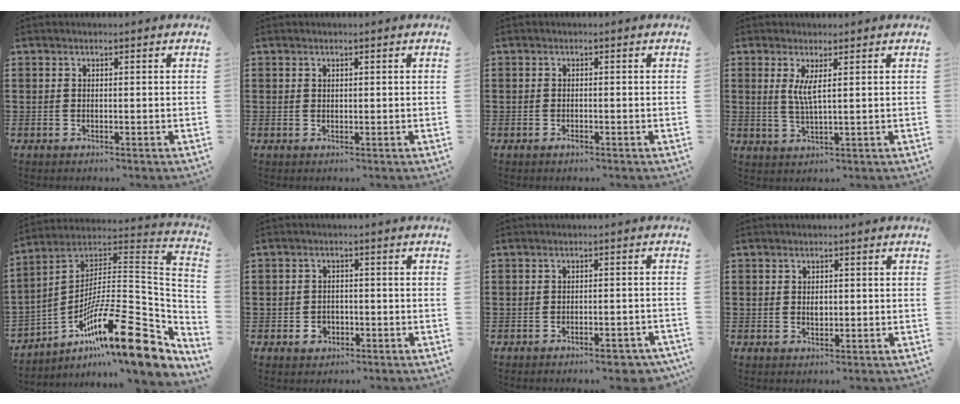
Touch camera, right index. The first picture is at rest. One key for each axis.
{"total": 0.5, "fx": 0.3, "fy": 0.4, "fz": 0.1, "tx": -0.003, "ty": 0.003, "tz": 0.006}
{"total": 0.7, "fx": -0.5, "fy": 0.1, "fz": 0.5, "tx": -0.012, "ty": -0.008, "tz": -0.008}
{"total": 3.5, "fx": 1.2, "fy": 0.3, "fz": 3.3, "tx": -0.070, "ty": -0.003, "tz": 0.018}
{"total": 19.0, "fx": -10.7, "fy": 3.9, "fz": 15.2, "tx": -0.247, "ty": 0.010, "tz": -0.192}
{"total": 2.1, "fx": -1.0, "fy": 1.6, "fz": 0.9, "tx": -0.023, "ty": 0.000, "tz": -0.022}
{"total": 3.0, "fx": -2.4, "fy": 0.5, "fz": 1.7, "tx": -0.025, "ty": 0.002, "tz": -0.045}
{"total": 1.5, "fx": 0.1, "fy": 0.9, "fz": 1.2, "tx": -0.025, "ty": 0.003, "tz": 0.002}